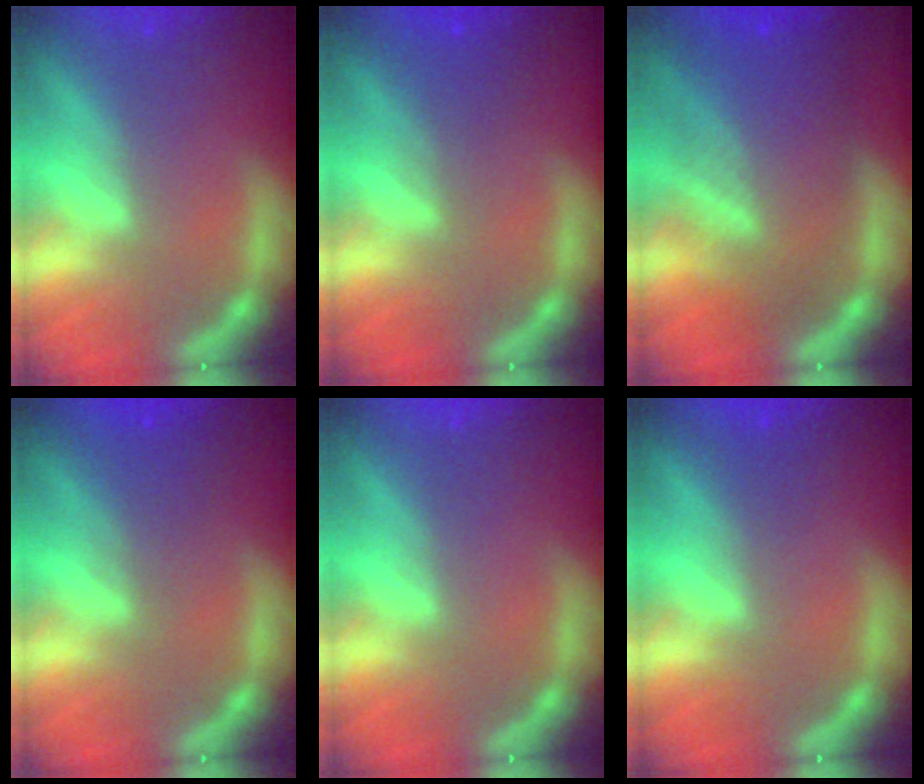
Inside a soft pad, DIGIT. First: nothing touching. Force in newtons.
{"total": 2.4}
{"total": 9.5}
{"total": 2.5}
{"total": 0.0}
{"total": 1.0}